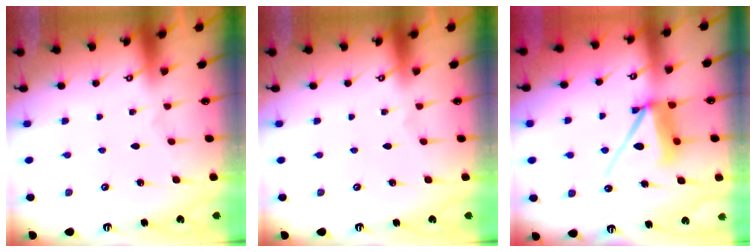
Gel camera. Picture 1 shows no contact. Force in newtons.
{"total": 0.0}
{"total": 10.6, "press": 10.5, "slide": 1.4}